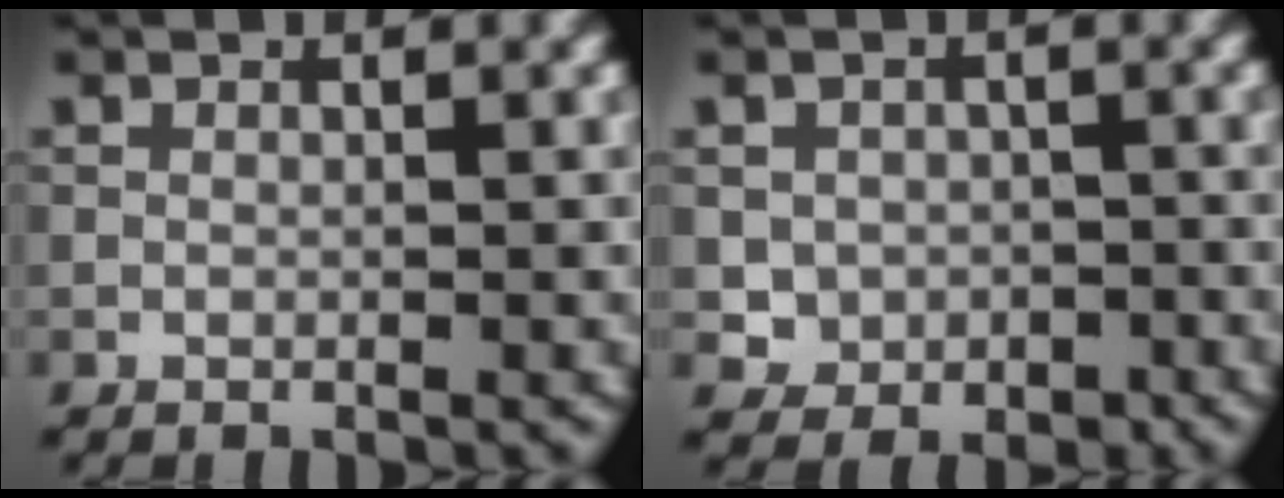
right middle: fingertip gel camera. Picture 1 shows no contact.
{"total": 2.9, "force": [-0.4, 2.8, 0.7], "torque": [-0.002, -0.008, -0.009]}